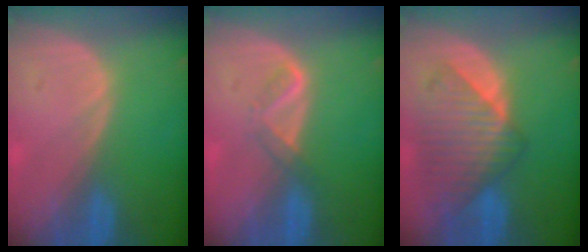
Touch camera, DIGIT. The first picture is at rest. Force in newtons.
{"total": 2.4, "press": 2.4, "slide": 0.7}
{"total": 9.0, "press": 8.1, "slide": 3.9}